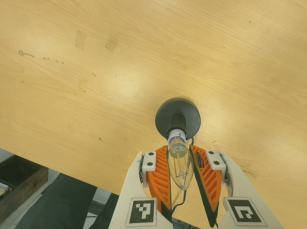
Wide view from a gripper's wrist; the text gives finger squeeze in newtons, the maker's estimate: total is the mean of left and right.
{"total": 10.7, "left": 10.6, "right": 10.8}